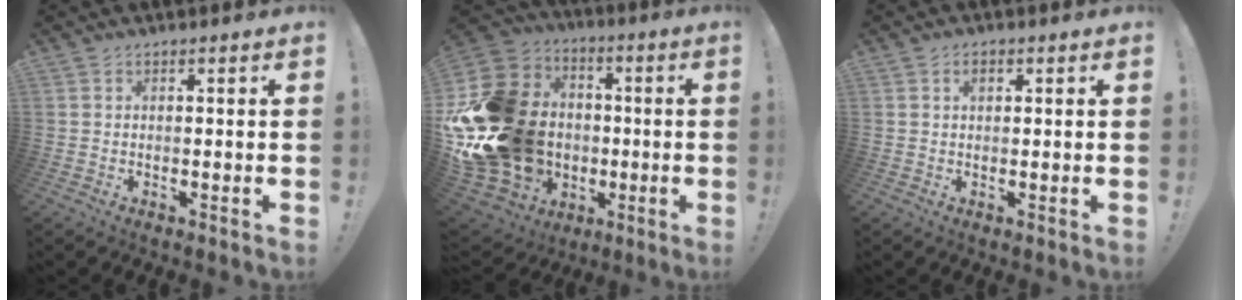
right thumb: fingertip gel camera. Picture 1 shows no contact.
{"total": 28.6, "force": [-2.8, 23.0, 16.6], "torque": [-0.301, 0.004, 0.029]}
{"total": 1.8, "force": [0.7, 1.1, 1.2], "torque": [-0.012, -0.001, 0.009]}